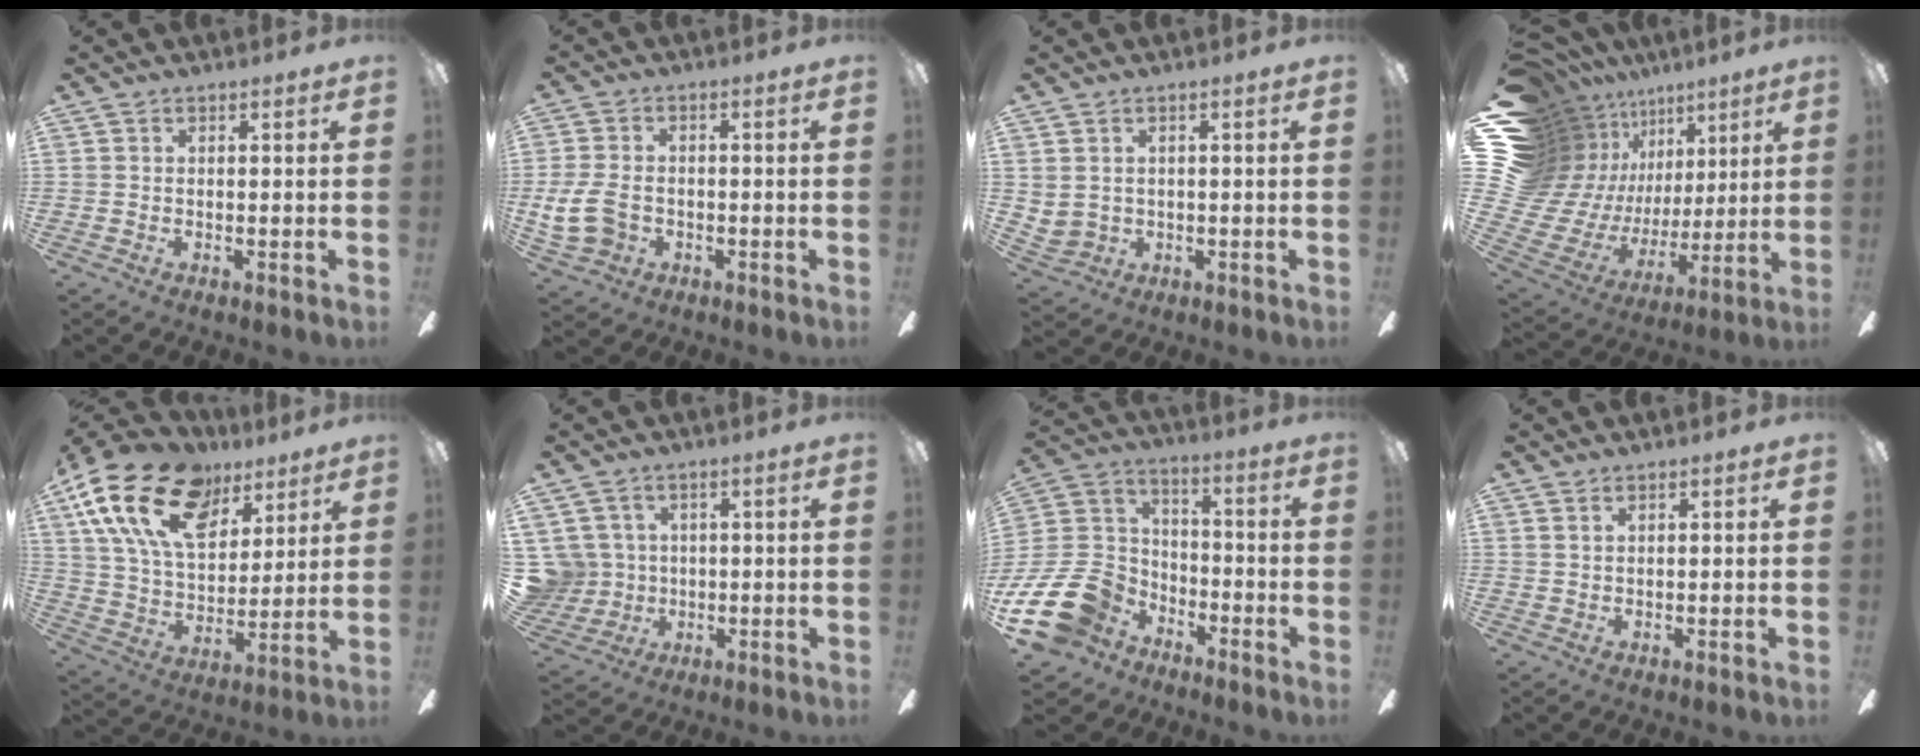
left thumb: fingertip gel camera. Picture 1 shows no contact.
{"total": 8.5, "force": [-1.8, 6.4, 5.3], "torque": [-0.126, 0.014, -0.033]}
{"total": 2.8, "force": [1.6, 2.3, 0.2], "torque": [-0.012, -0.003, 0.031]}
{"total": 18.8, "force": [8.7, 14.8, 7.6], "torque": [-0.169, -0.099, 0.207]}
{"total": 22.2, "force": [12.8, 12.4, 13.2], "torque": [-0.260, -0.056, 0.232]}
{"total": 7.4, "force": [1.8, 7.1, 0.9], "torque": [-0.053, -0.007, 0.041]}
{"total": 17.8, "force": [-8.8, 12.6, 8.9], "torque": [-0.206, 0.050, -0.148]}
{"total": 1.1, "force": [1.0, 0.5, 0.2], "torque": [-0.004, -0.001, 0.019]}